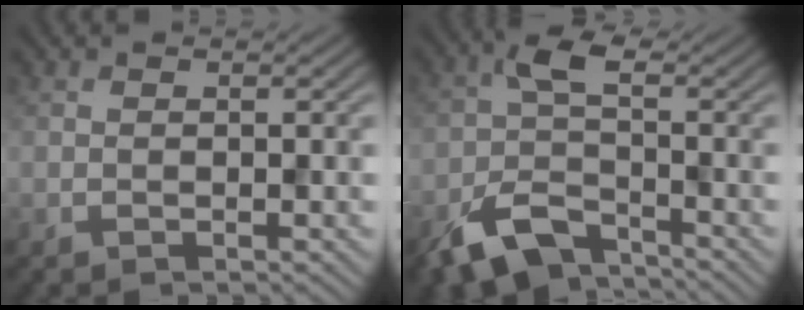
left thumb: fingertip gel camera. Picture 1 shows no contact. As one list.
[{"total": 7.6, "force": [-4.7, 3.4, 4.9], "torque": [-0.098, -0.003, -0.099]}]